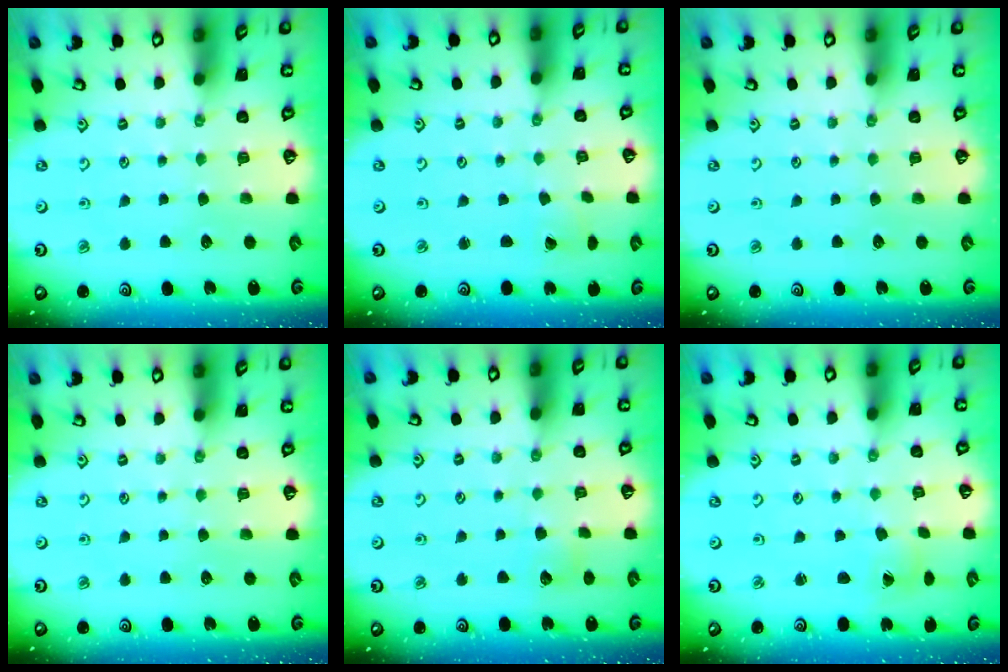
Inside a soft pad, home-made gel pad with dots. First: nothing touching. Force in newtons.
{"total": 0.9, "press": 0.9, "slide": 0.1}
{"total": 0.0}
{"total": 0.0}
{"total": 5.0, "press": 4.9, "slide": 0.5}
{"total": 2.1, "press": 2.1, "slide": 0.2}